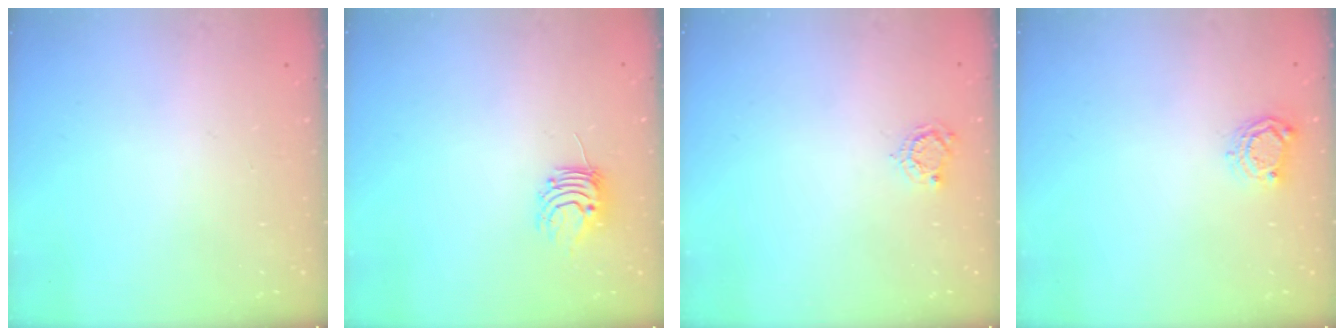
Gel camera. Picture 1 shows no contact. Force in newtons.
{"total": 7.7, "press": 7.7, "slide": 0.7}
{"total": 4.6, "press": 4.5, "slide": 0.5}
{"total": 5.8, "press": 5.8, "slide": 0.2}